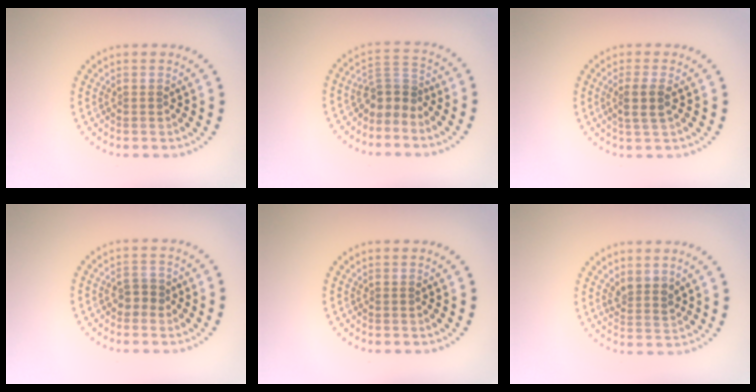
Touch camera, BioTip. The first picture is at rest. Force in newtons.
{"total": 2.9, "press": 2.1, "slide": 2.0}
{"total": 2.2, "press": 1.9, "slide": 1.1}
{"total": 1.6, "press": 1.5, "slide": 0.6}
{"total": 0.0}
{"total": 2.0, "press": 1.6, "slide": 1.1}